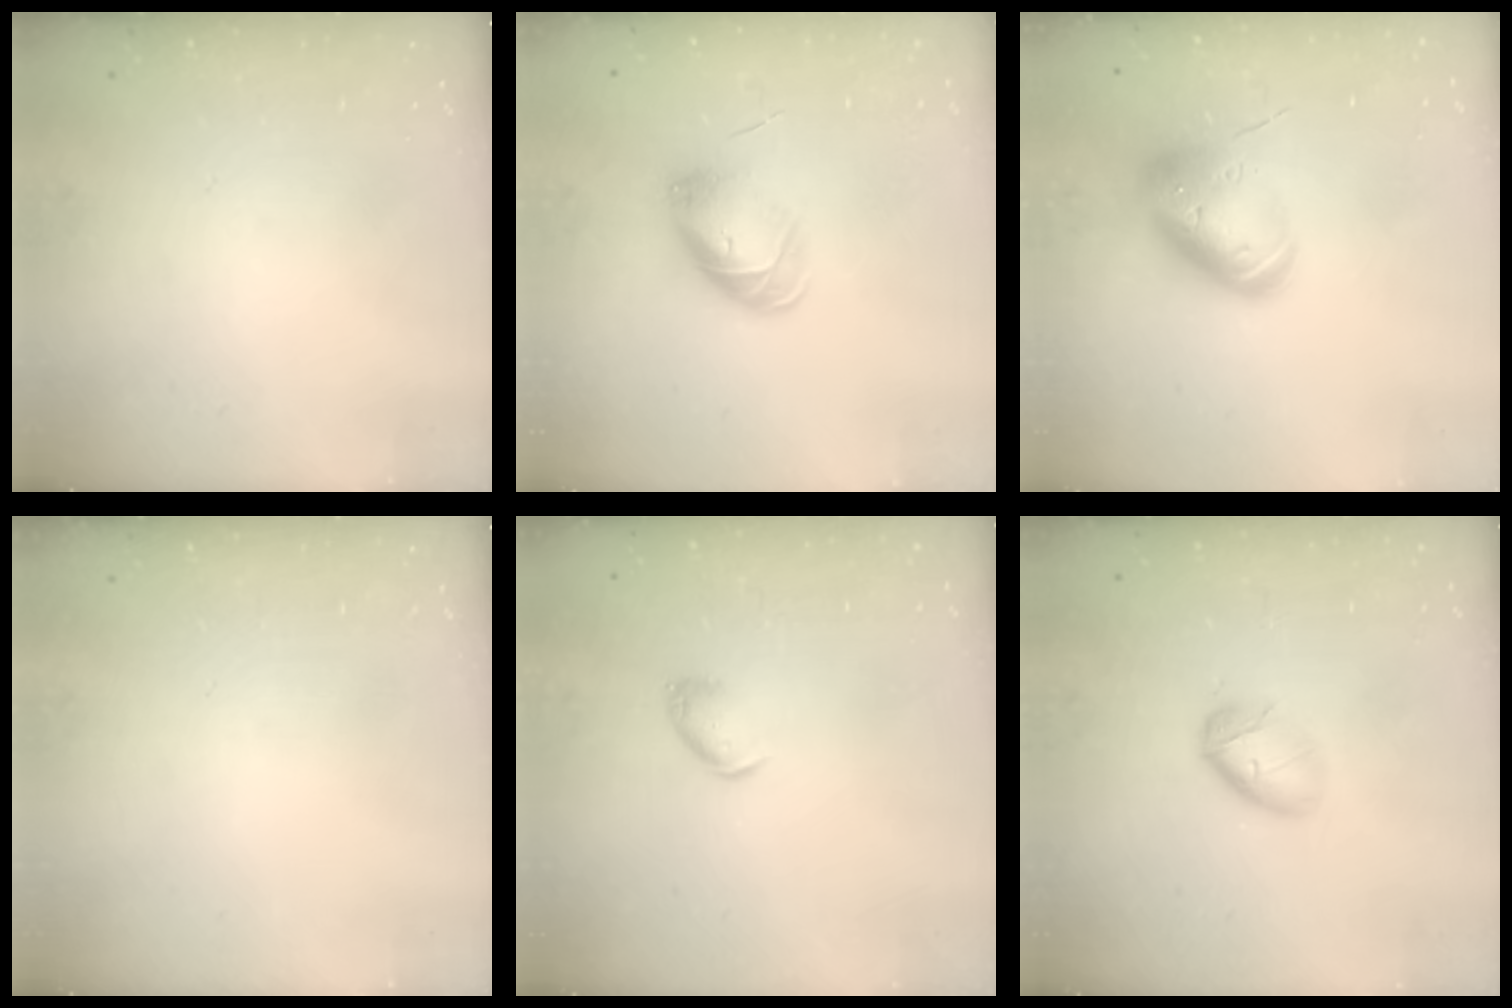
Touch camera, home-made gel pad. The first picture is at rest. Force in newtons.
{"total": 7.3, "press": 7.2, "slide": 0.4}
{"total": 14.1, "press": 13.9, "slide": 2.4}
{"total": 0.0}
{"total": 6.6, "press": 6.5, "slide": 1.2}
{"total": 7.2, "press": 7.1, "slide": 1.1}